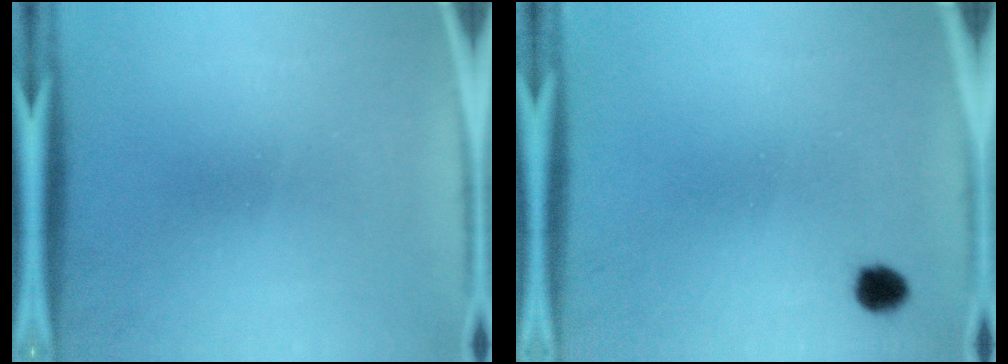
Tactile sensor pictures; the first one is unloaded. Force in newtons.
{"total": 2.4}